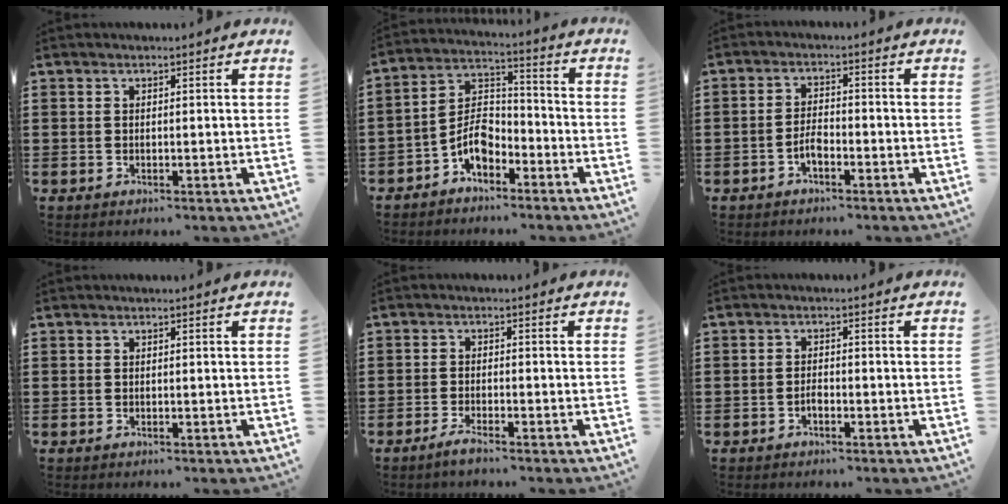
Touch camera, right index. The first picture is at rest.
{"total": 6.4, "force": [-3.7, 3.6, 3.8], "torque": [-0.083, 0.010, -0.075]}
{"total": 2.9, "force": [-1.6, 1.3, 2.0], "torque": [-0.047, 0.003, -0.034]}
{"total": 0.0}
{"total": 1.9, "force": [-1.7, 0.0, 1.0], "torque": [-0.023, -0.001, -0.034]}
{"total": 1.4, "force": [-0.8, 0.8, 0.9], "torque": [-0.019, -0.001, -0.016]}